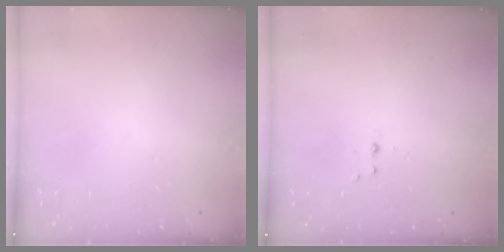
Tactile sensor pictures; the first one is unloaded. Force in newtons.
{"total": 2.8, "press": 2.4, "slide": 1.5}